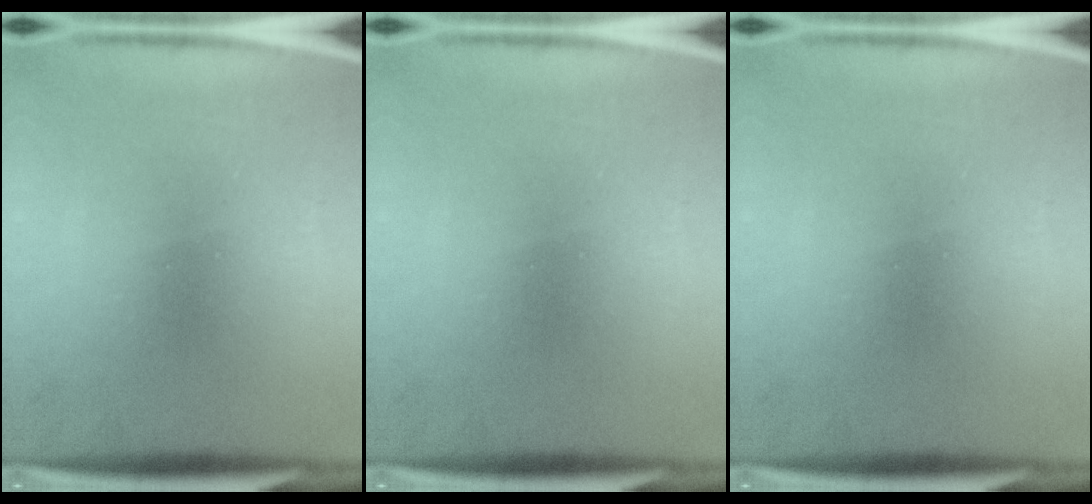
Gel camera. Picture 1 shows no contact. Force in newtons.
{"total": 0.0}
{"total": 0.0}